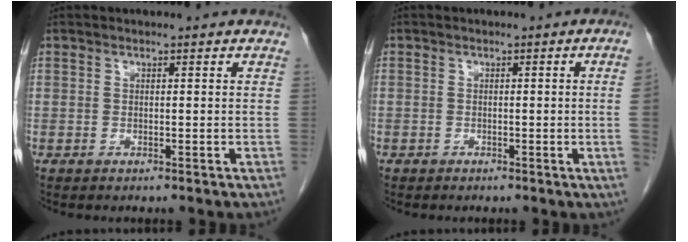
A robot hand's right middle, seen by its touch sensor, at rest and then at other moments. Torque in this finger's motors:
{"motor_torque": [0.51, -0.23, -1.05, -0.21]}